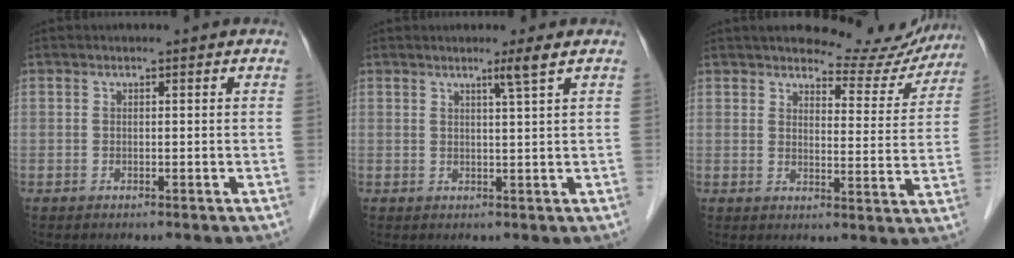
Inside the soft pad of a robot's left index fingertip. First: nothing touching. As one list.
[{"total": 2.2, "force": [1.3, -0.9, 1.5], "torque": [-0.036, -0.010, 0.029]}, {"total": 11.2, "force": [10.7, 2.8, 1.7], "torque": [-0.004, -0.021, 0.117]}]